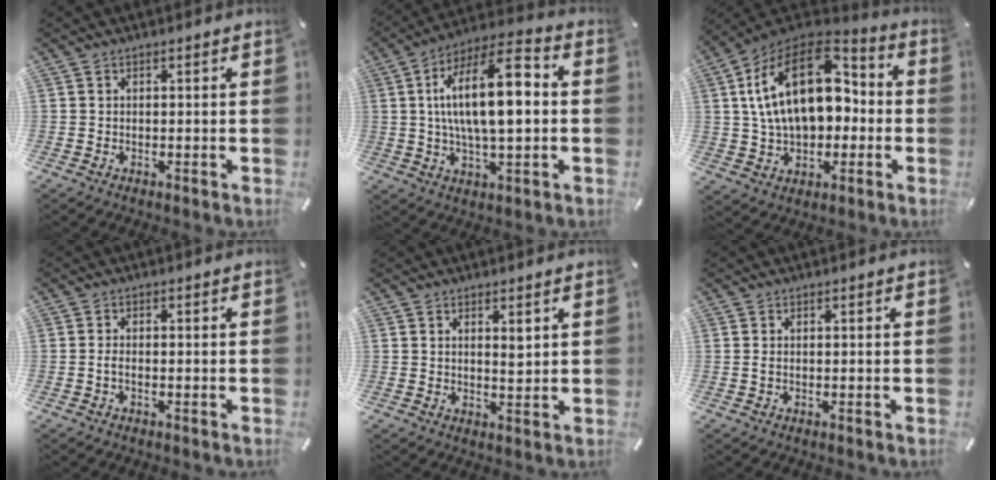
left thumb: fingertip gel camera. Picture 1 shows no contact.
{"total": 18.3, "force": [2.1, 7.5, 16.6], "torque": [-0.298, 0.003, 0.029]}
{"total": 22.5, "force": [4.5, 14.8, 16.3], "torque": [-0.302, -0.010, 0.076]}
{"total": 1.6, "force": [-0.7, 0.5, 1.3], "torque": [-0.024, 0.002, -0.013]}
{"total": 2.8, "force": [1.6, 1.0, 2.0], "torque": [-0.026, -0.009, 0.025]}
{"total": 0.7, "force": [0.0, 0.1, 0.7], "torque": [-0.014, -0.001, 0.000]}